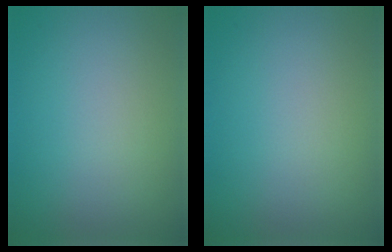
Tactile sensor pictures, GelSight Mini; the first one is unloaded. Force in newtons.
{"total": 0.0}